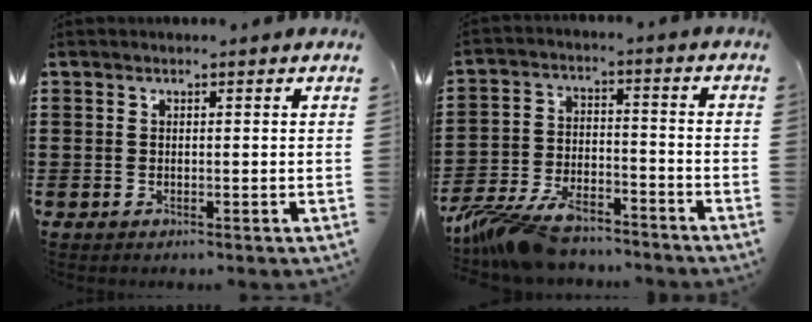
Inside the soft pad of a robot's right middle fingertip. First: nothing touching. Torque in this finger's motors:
{"motor_torque": [1.54, -0.60, 0.87, 0.21]}